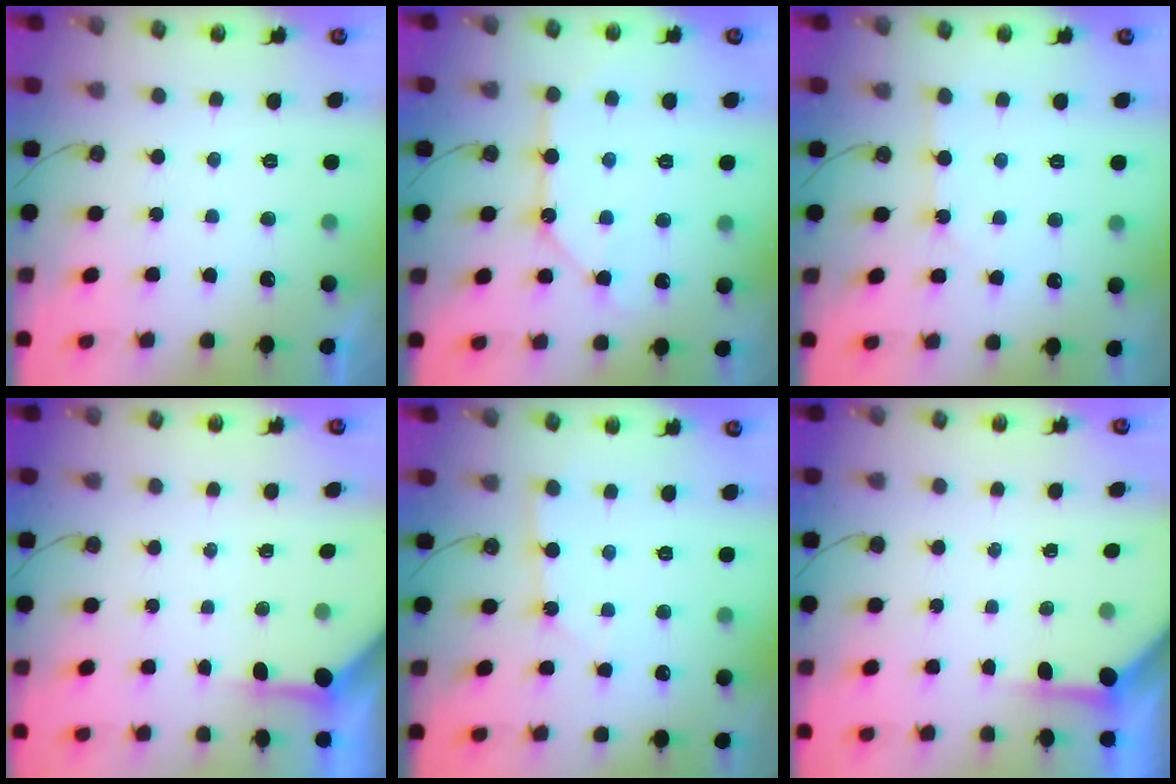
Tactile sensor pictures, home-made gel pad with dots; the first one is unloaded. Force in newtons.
{"total": 10.0, "press": 9.9, "slide": 1.0}
{"total": 1.7, "press": 1.6, "slide": 0.3}
{"total": 3.3, "press": 3.3, "slide": 0.3}
{"total": 2.0, "press": 2.0, "slide": 0.2}
{"total": 3.9, "press": 3.9, "slide": 0.4}